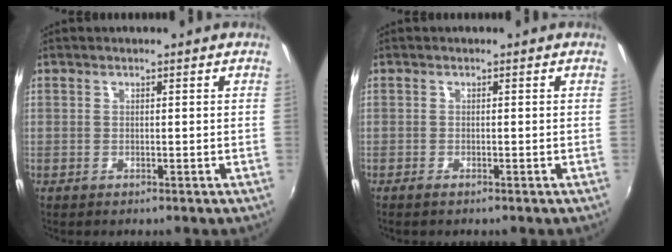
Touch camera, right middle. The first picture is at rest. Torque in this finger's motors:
{"motor_torque": [-0.03, -0.01, 0.00, 0.00]}